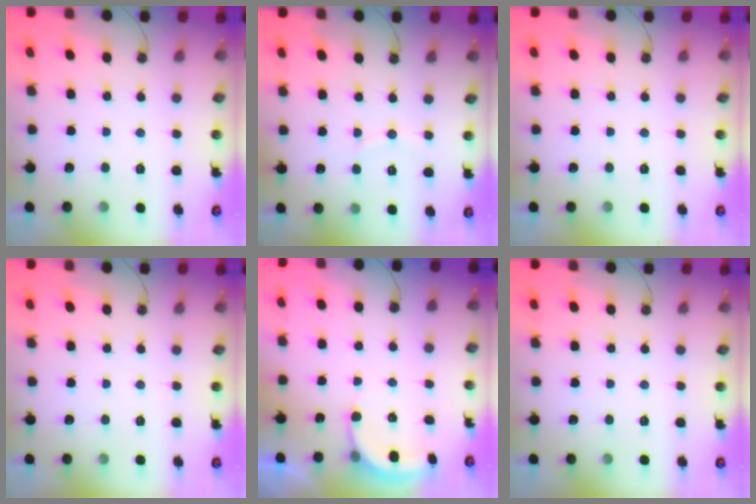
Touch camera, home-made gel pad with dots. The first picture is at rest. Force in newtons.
{"total": 5.2, "press": 5.2, "slide": 0.6}
{"total": 0.0}
{"total": 0.0}
{"total": 3.3, "press": 3.3, "slide": 0.6}
{"total": 0.0}